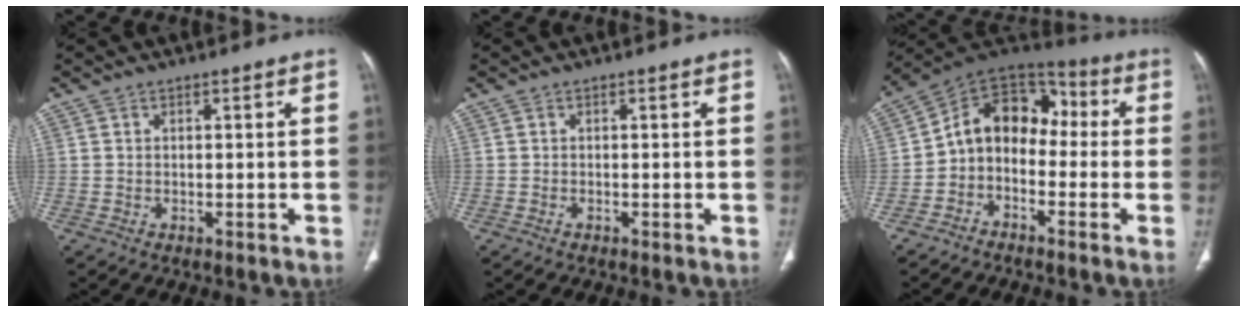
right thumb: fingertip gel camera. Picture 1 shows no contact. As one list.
[{"total": 0.0}, {"total": 11.8, "force": [-2.1, 8.9, 7.5], "torque": [-0.092, 0.071, -0.056]}]